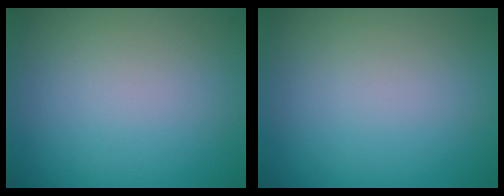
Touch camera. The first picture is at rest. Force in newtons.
{"total": 0.0}